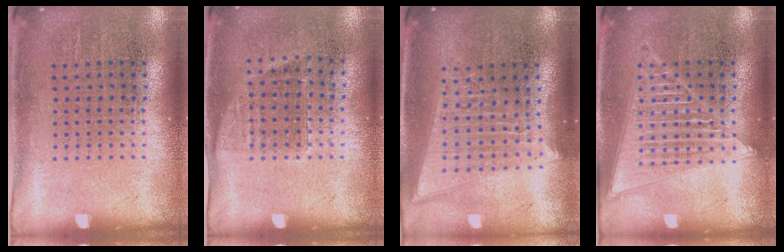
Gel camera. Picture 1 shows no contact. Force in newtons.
{"total": 0.9, "press": 0.7, "slide": 0.5}
{"total": 1.8, "press": 1.6, "slide": 0.9}
{"total": 3.2, "press": 3.2, "slide": 0.3}